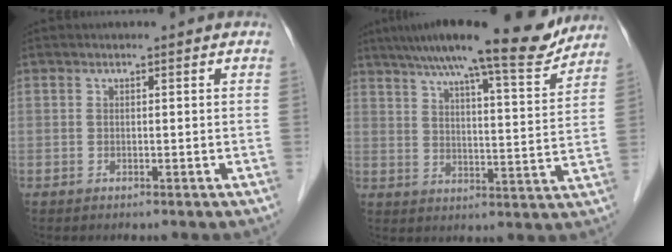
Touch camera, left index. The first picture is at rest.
{"total": 17.8, "force": [15.1, 1.4, 9.3], "torque": [-0.141, 0.005, 0.210]}